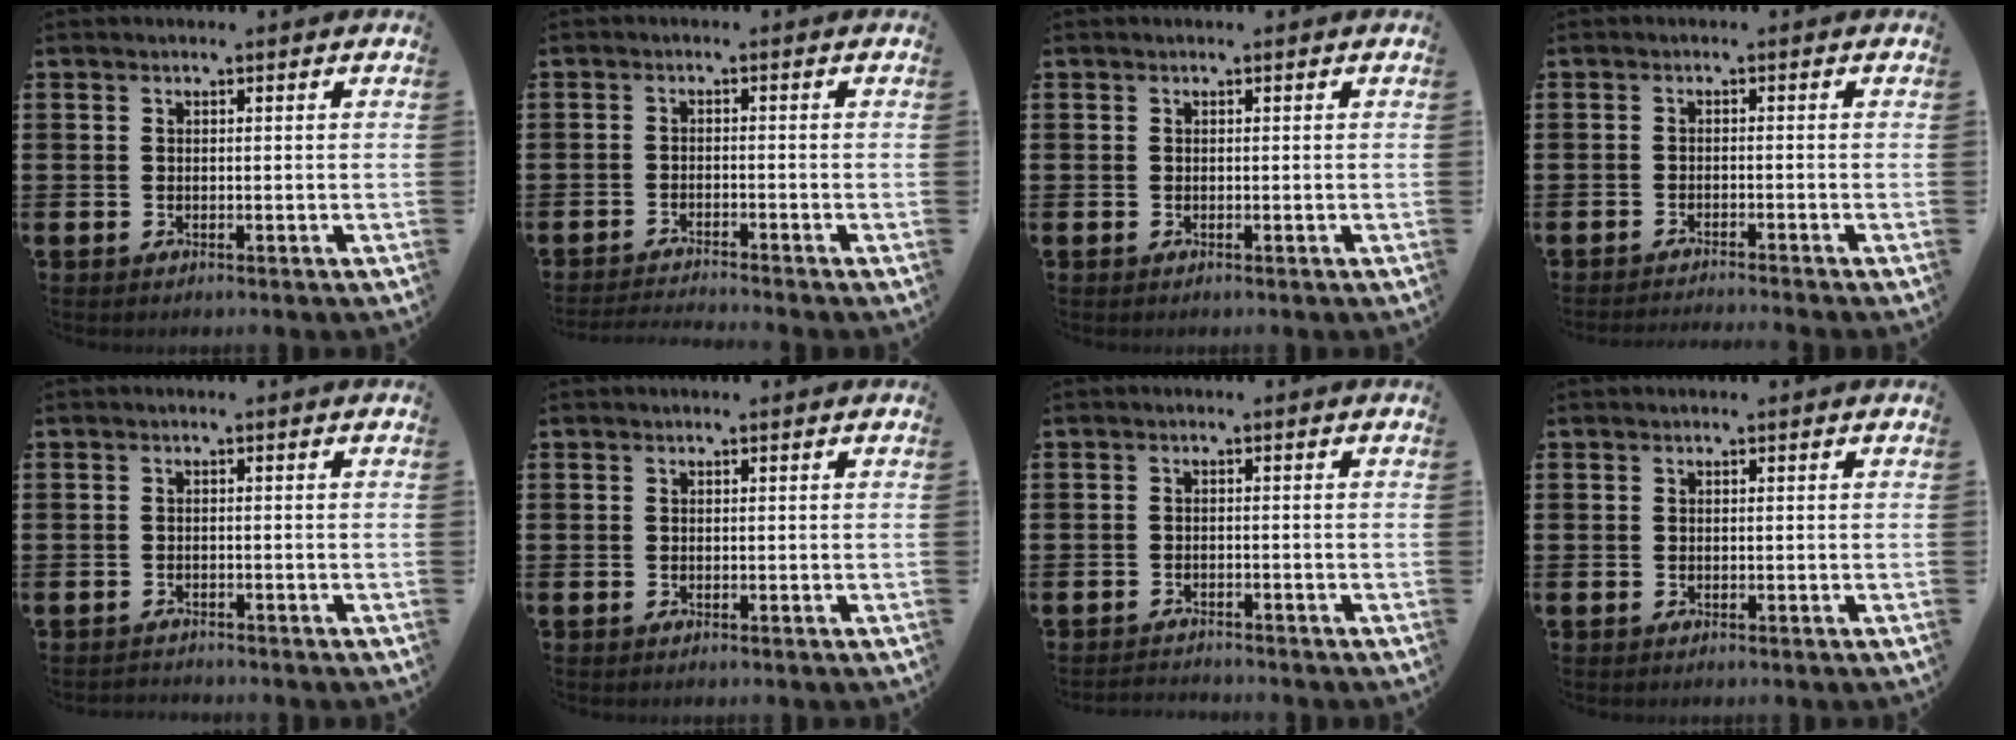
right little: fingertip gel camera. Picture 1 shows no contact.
{"total": 1.7, "force": [-1.6, -0.3, 0.2], "torque": [-0.004, 0.000, -0.032]}
{"total": 0.0}
{"total": 1.2, "force": [-1.1, -0.3, 0.1], "torque": [0.000, 0.001, -0.023]}
{"total": 0.5, "force": [-0.5, 0.0, -0.1], "torque": [0.000, -0.002, -0.010]}
{"total": 0.0}
{"total": 1.2, "force": [-1.2, 0.0, -0.1], "torque": [-0.002, 0.003, -0.026]}
{"total": 0.0}